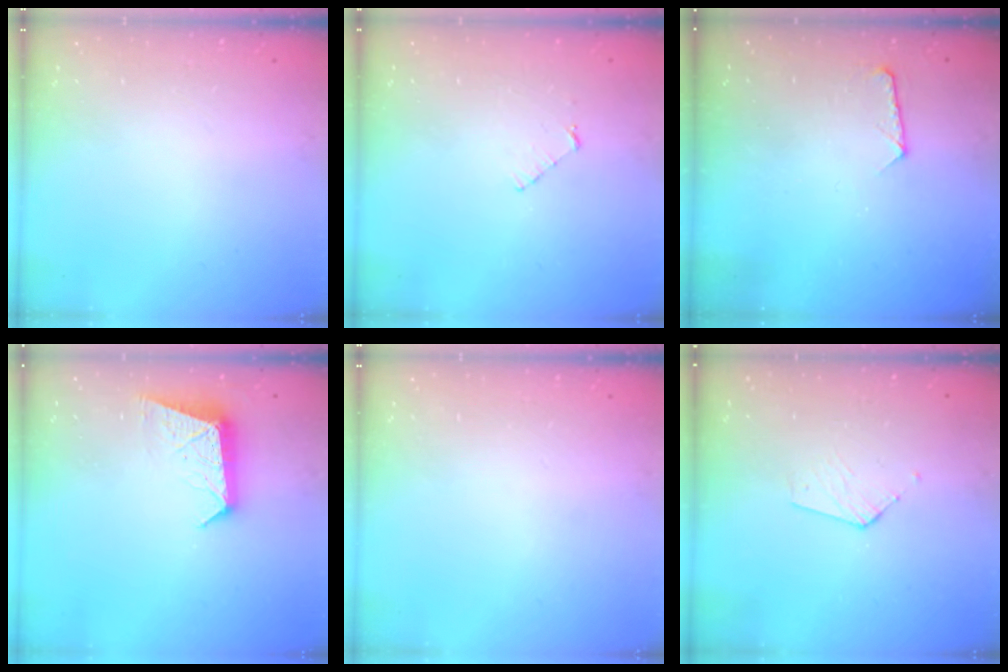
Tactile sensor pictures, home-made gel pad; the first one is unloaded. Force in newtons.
{"total": 3.4, "press": 3.4, "slide": 0.3}
{"total": 8.1, "press": 8.1, "slide": 0.6}
{"total": 9.3, "press": 9.3, "slide": 0.6}
{"total": 0.0}
{"total": 3.4, "press": 3.4, "slide": 0.3}